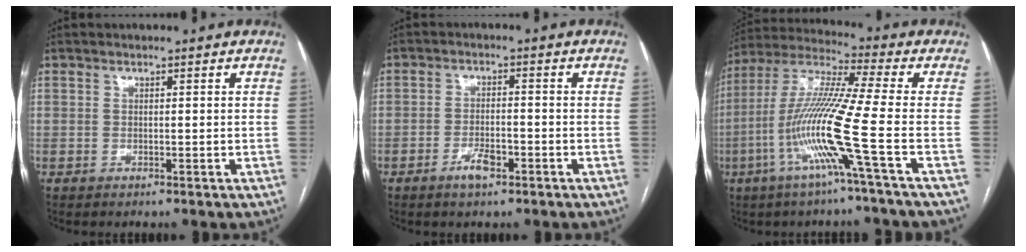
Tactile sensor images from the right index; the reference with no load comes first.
{"total": 3.8, "force": [-2.2, 1.2, 2.9], "torque": [-0.054, 0.002, -0.037]}
{"total": 14.2, "force": [-4.7, -1.9, 13.2], "torque": [-0.270, -0.009, -0.102]}